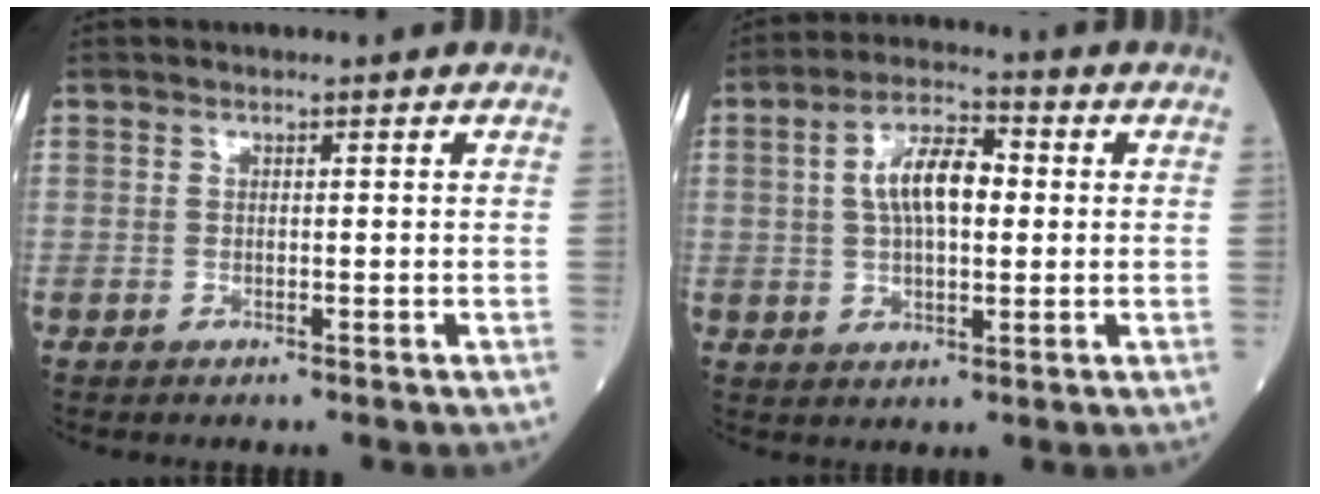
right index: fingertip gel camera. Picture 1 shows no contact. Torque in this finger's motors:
{"motor_torque": [0.63, -0.40, 0.29, 0.13]}